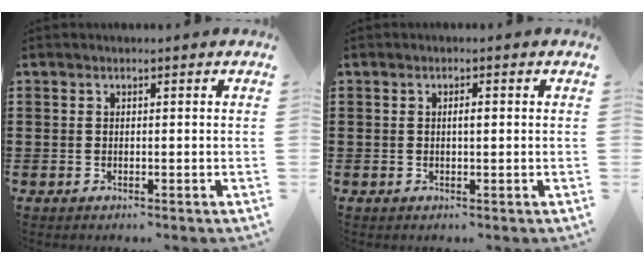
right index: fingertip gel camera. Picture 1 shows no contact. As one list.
[{"total": 1.3, "force": [0.1, 0.3, 1.3], "torque": [-0.024, 0.002, 0.000]}]